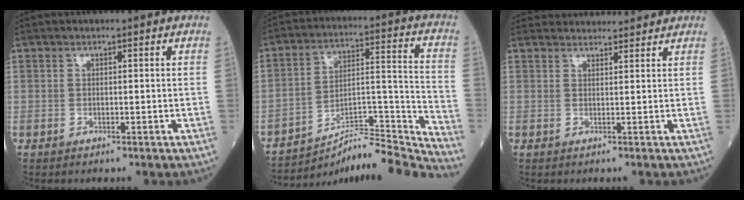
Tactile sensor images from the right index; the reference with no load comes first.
{"total": 20.0, "force": [-19.5, -1.4, 4.3], "torque": [-0.046, 0.038, -0.291]}
{"total": 7.2, "force": [7.1, 0.9, 0.9], "torque": [-0.010, 0.035, 0.088]}